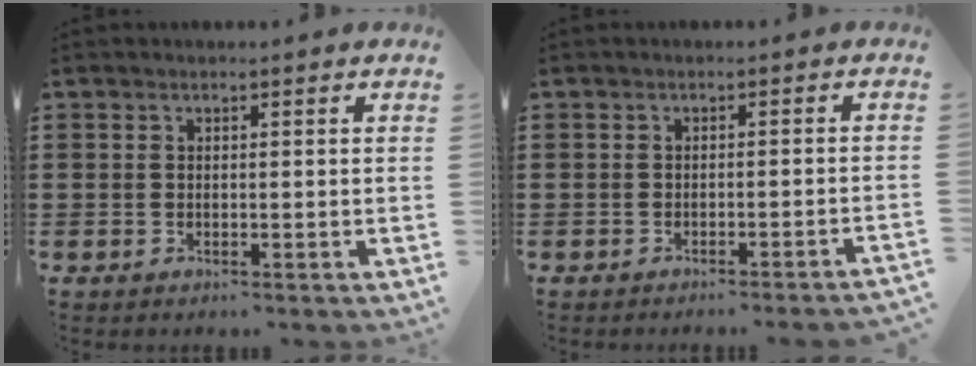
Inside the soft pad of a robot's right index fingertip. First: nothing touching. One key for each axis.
{"total": 1.5, "fx": -1.3, "fy": -0.4, "fz": 0.6, "tx": -0.011, "ty": -0.001, "tz": -0.025}